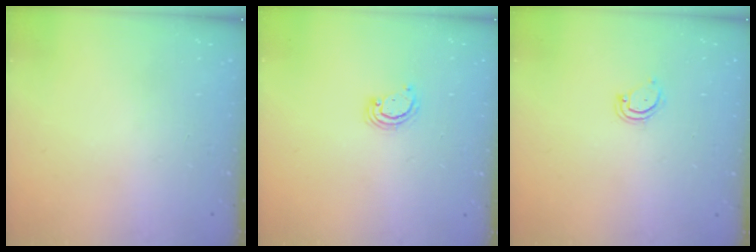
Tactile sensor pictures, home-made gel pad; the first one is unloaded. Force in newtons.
{"total": 2.6, "press": 2.6, "slide": 0.3}
{"total": 3.6, "press": 3.6, "slide": 0.3}